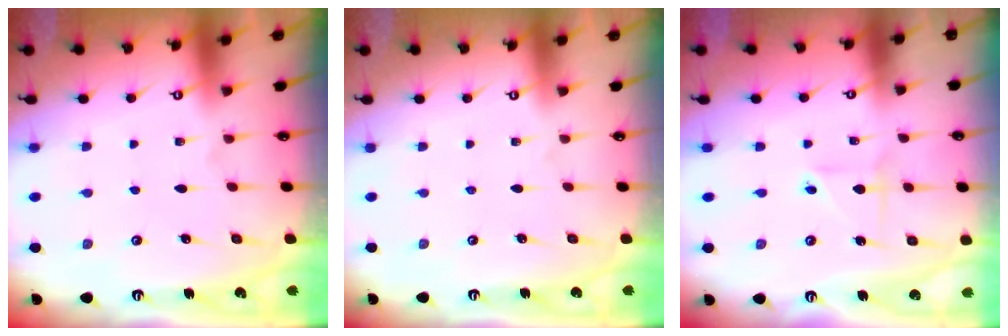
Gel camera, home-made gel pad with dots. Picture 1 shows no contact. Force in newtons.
{"total": 0.0}
{"total": 2.1, "press": 2.1, "slide": 0.6}